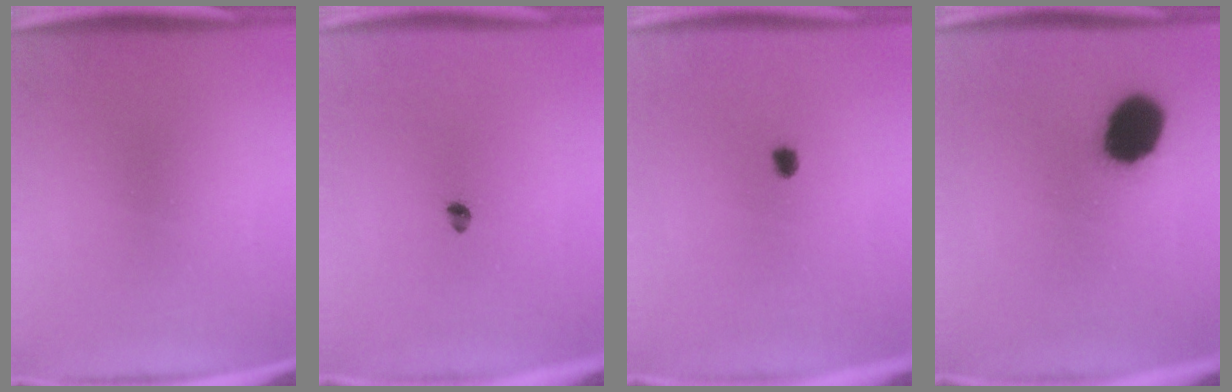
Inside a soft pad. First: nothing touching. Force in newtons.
{"total": 1.7}
{"total": 1.7}
{"total": 14.2}